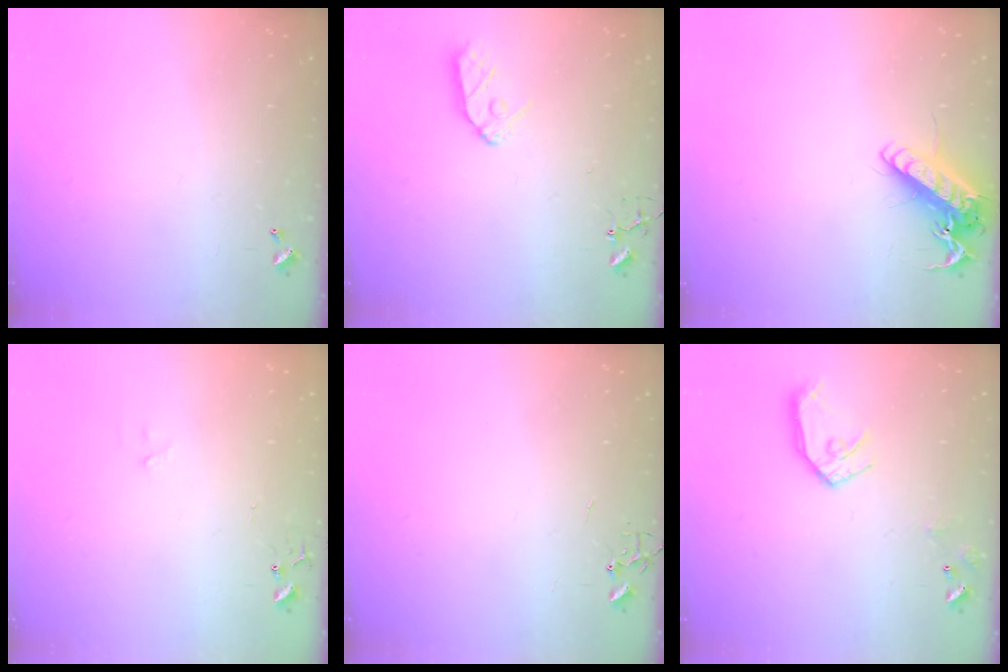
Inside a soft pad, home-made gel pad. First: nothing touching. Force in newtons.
{"total": 8.6, "press": 8.5, "slide": 0.7}
{"total": 13.8, "press": 13.7, "slide": 1.9}
{"total": 7.6, "press": 7.6, "slide": 0.5}
{"total": 0.0}
{"total": 11.7, "press": 11.6, "slide": 1.2}